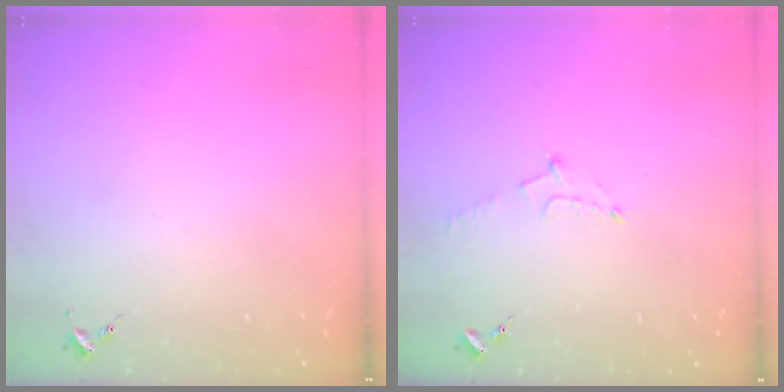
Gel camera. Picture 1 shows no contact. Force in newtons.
{"total": 5.6, "press": 5.5, "slide": 1.0}